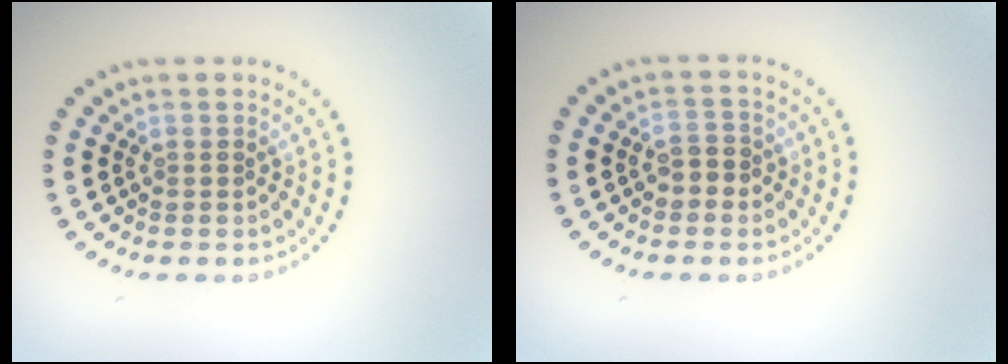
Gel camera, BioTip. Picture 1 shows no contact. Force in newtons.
{"total": 1.7, "press": 1.6, "slide": 0.6}